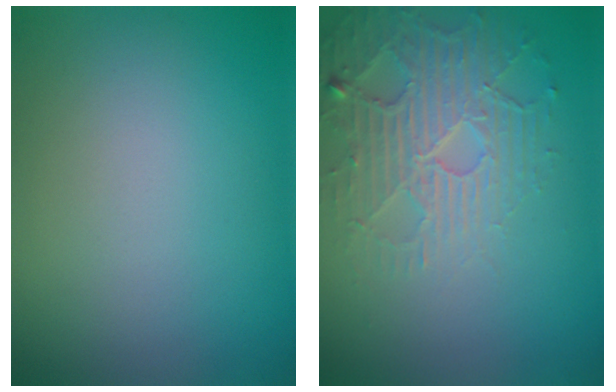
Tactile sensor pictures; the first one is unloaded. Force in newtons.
{"total": 5.0, "press": 3.4, "slide": 3.6}